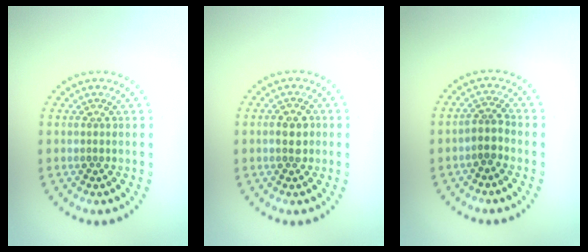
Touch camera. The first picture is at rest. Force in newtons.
{"total": 1.9, "press": 1.9, "slide": 0.4}
{"total": 1.8, "press": 1.4, "slide": 1.1}